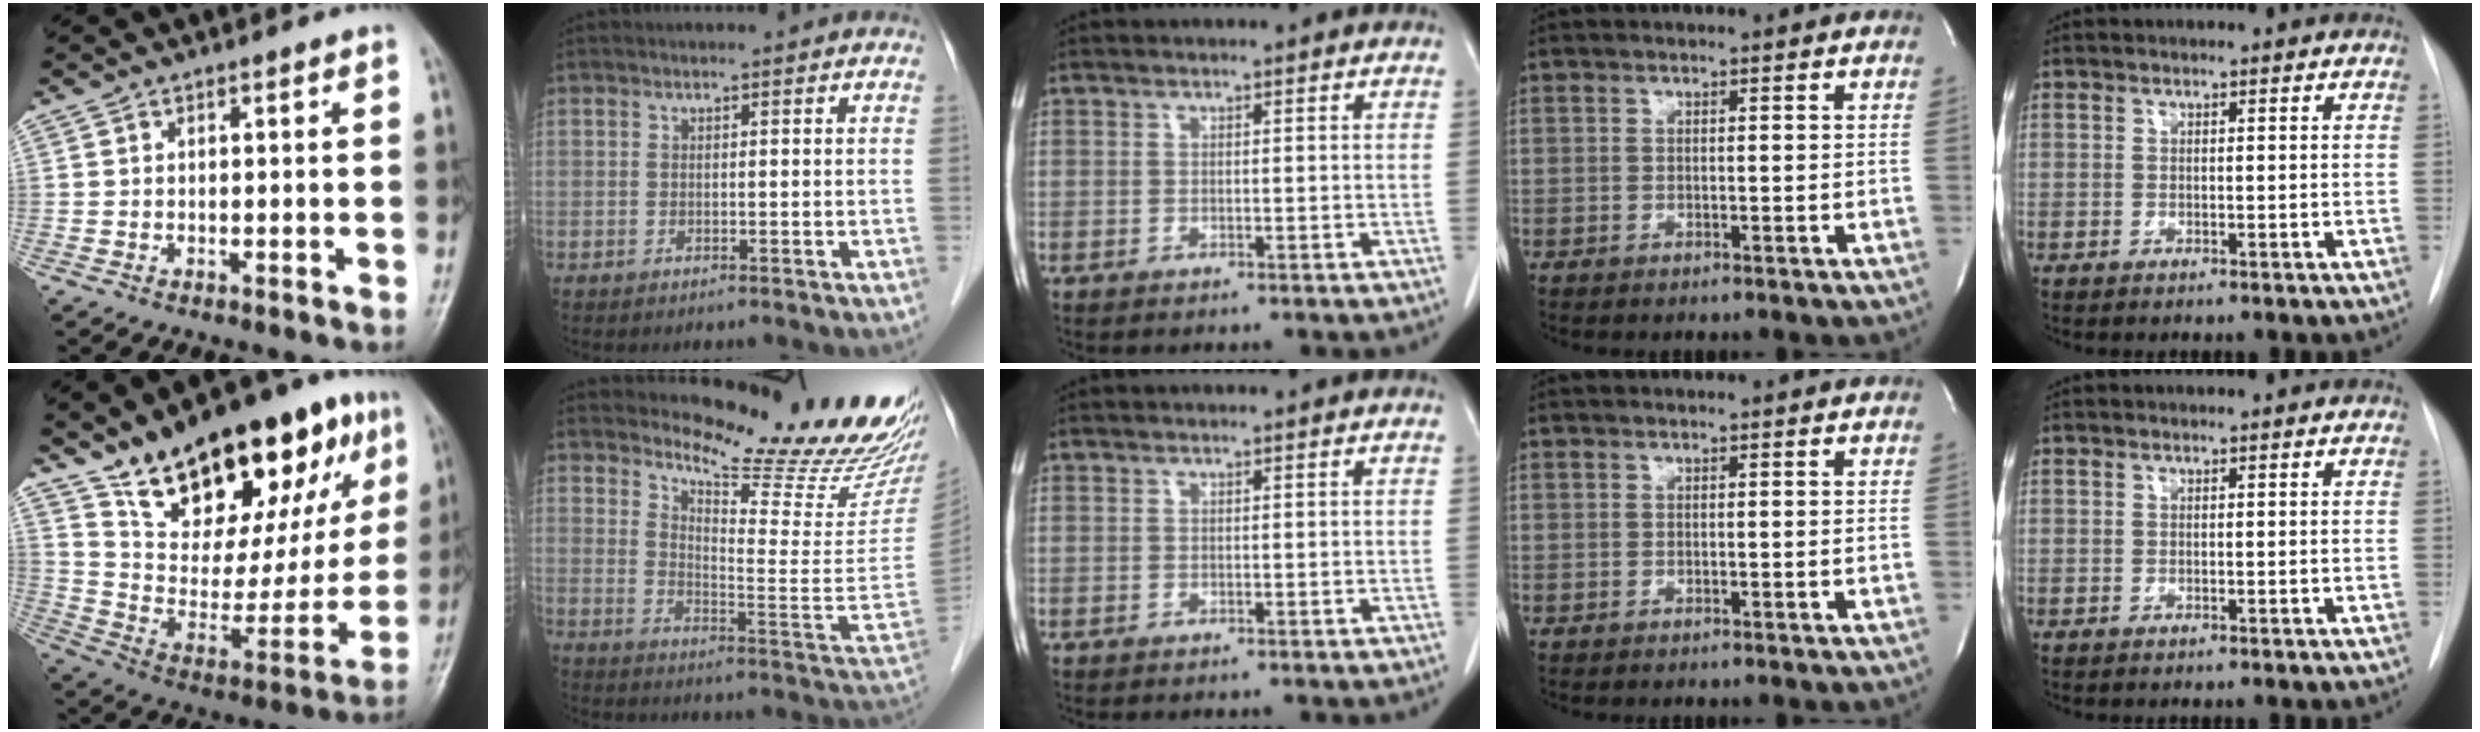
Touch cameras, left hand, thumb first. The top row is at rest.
{"thumb": {"total": 28.8, "force": [16.8, 12.3, 19.9], "torque": [-0.253, -0.044, 0.272]}, "index": {"total": 18.7, "force": [17.4, -0.6, 6.8], "torque": [-0.115, -0.124, 0.230]}}